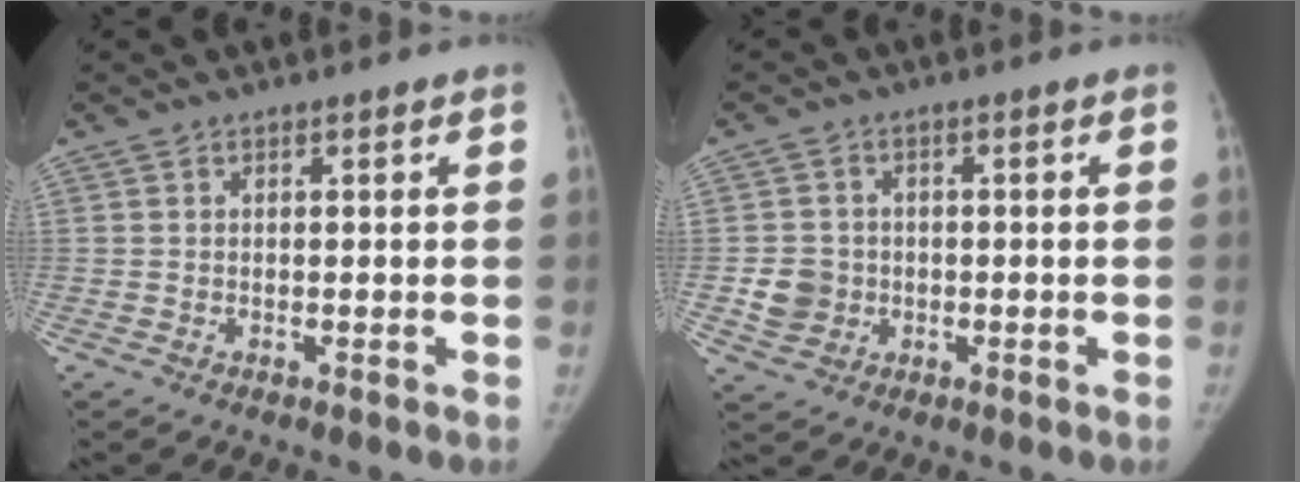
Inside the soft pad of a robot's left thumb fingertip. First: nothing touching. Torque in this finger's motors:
{"motor_torque": [-0.04, 0.04, 0.26, -0.06, 0.07]}